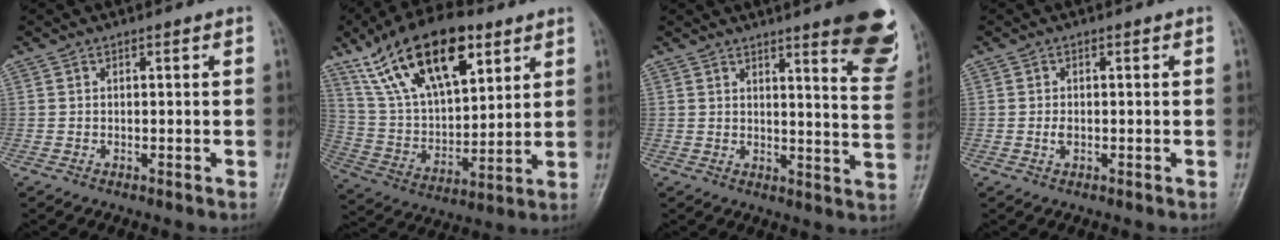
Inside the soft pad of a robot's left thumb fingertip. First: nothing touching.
{"total": 22.3, "force": [12.2, 10.4, 15.4], "torque": [-0.246, -0.032, 0.226]}
{"total": 14.4, "force": [9.2, 2.7, 10.7], "torque": [-0.098, -0.055, 0.103]}
{"total": 1.4, "force": [-0.3, 0.8, 1.2], "torque": [-0.021, 0.000, -0.005]}